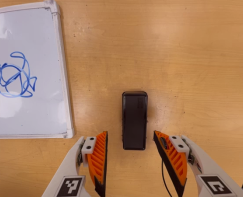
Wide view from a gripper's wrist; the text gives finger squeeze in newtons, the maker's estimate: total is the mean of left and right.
{"total": 0.0}